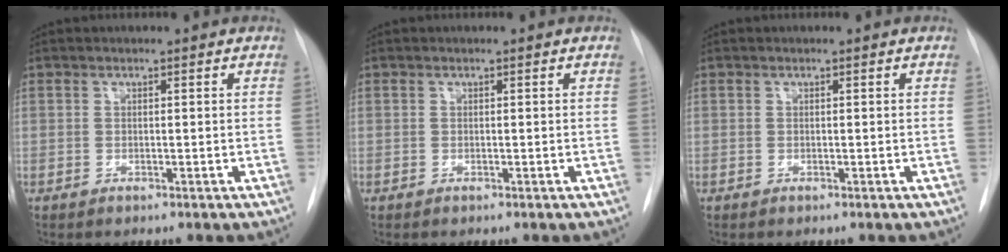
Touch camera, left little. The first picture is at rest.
{"total": 0.0}
{"total": 0.0}